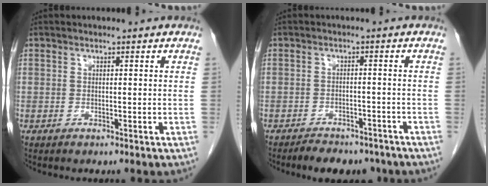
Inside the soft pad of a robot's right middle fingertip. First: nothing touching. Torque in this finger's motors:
{"motor_torque": [0.68, -0.54, 0.04, 0.05]}